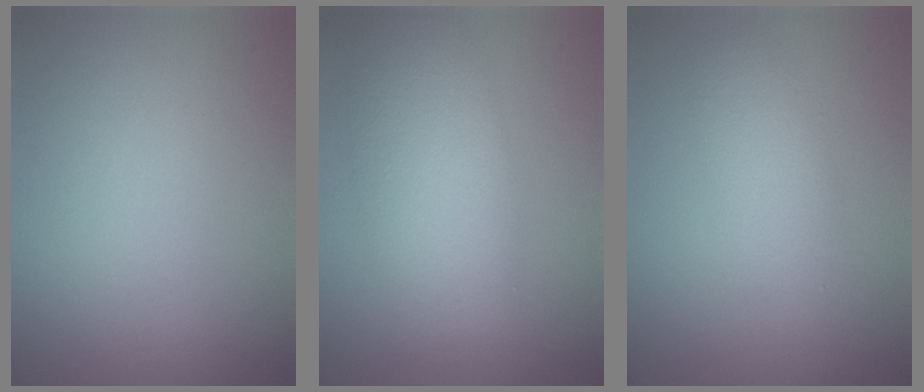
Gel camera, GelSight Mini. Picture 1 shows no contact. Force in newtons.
{"total": 5.8, "press": 5.7, "slide": 0.2}
{"total": 2.5, "press": 2.5, "slide": 0.2}